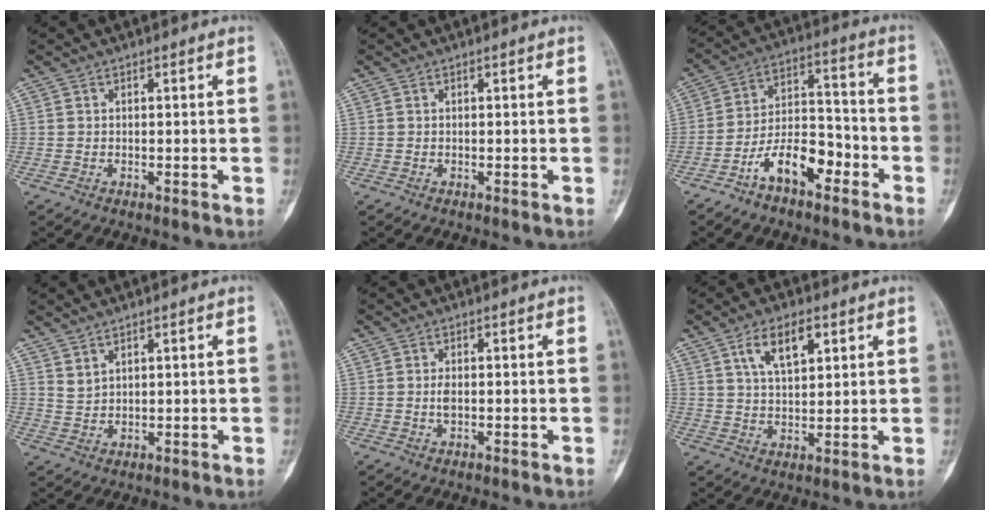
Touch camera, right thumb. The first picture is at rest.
{"total": 0.0}
{"total": 11.3, "force": [-6.3, 5.5, 7.6], "torque": [-0.126, 0.059, -0.116]}
{"total": 2.2, "force": [1.9, 0.7, 0.9], "torque": [-0.012, -0.017, 0.040]}
{"total": 1.5, "force": [-0.3, 0.6, 1.3], "torque": [-0.028, 0.000, -0.006]}
{"total": 8.0, "force": [3.8, 3.8, 5.9], "torque": [-0.093, -0.012, 0.070]}